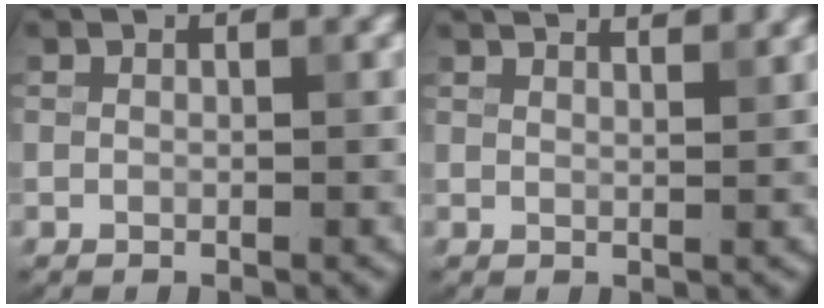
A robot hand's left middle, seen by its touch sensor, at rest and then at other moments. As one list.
[{"total": 3.4, "force": [3.2, 0.3, 1.1], "torque": [-0.014, 0.013, 0.039]}]